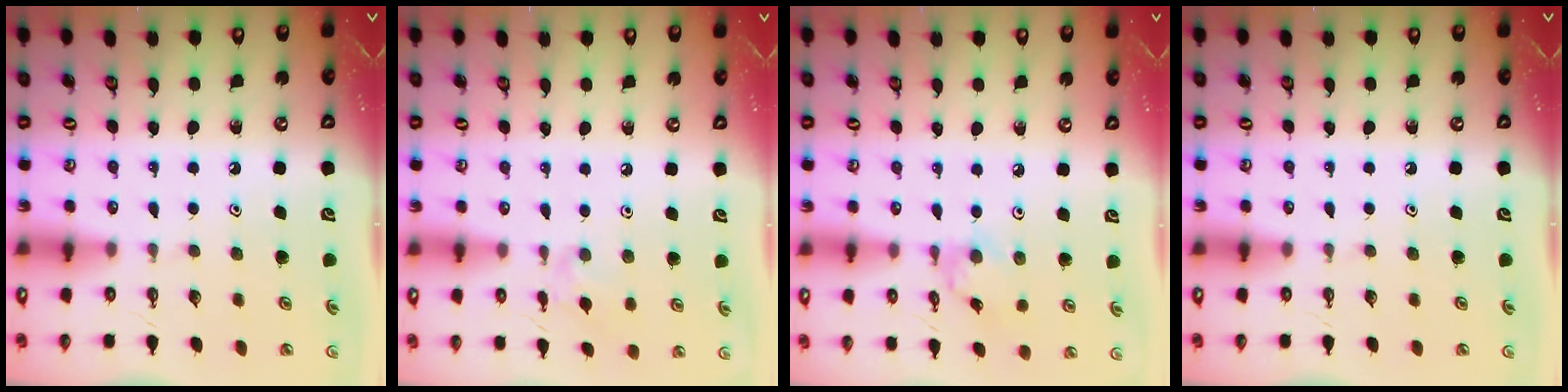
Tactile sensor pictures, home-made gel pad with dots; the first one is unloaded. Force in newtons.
{"total": 7.9, "press": 7.9, "slide": 0.7}
{"total": 1.8, "press": 1.7, "slide": 0.1}
{"total": 0.0}